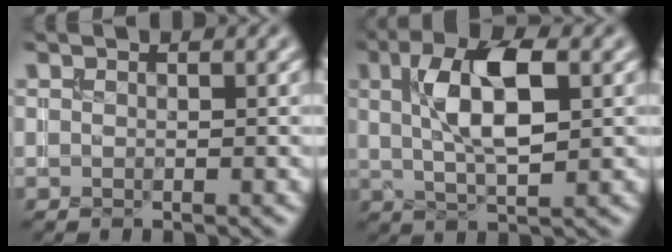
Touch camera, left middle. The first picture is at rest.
{"total": 7.0, "force": [1.7, 2.6, 6.3], "torque": [-0.111, 0.011, 0.028]}